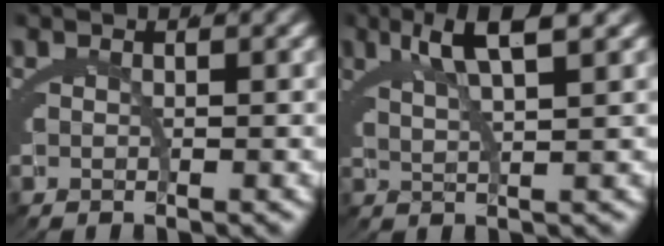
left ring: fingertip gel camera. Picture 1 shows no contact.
{"total": 5.1, "force": [3.5, 0.0, 3.8], "torque": [-0.065, 0.006, 0.063]}